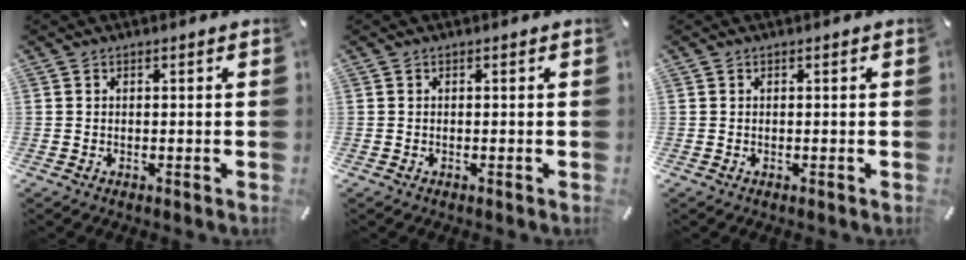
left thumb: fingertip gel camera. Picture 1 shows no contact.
{"total": 0.0}
{"total": 0.0}